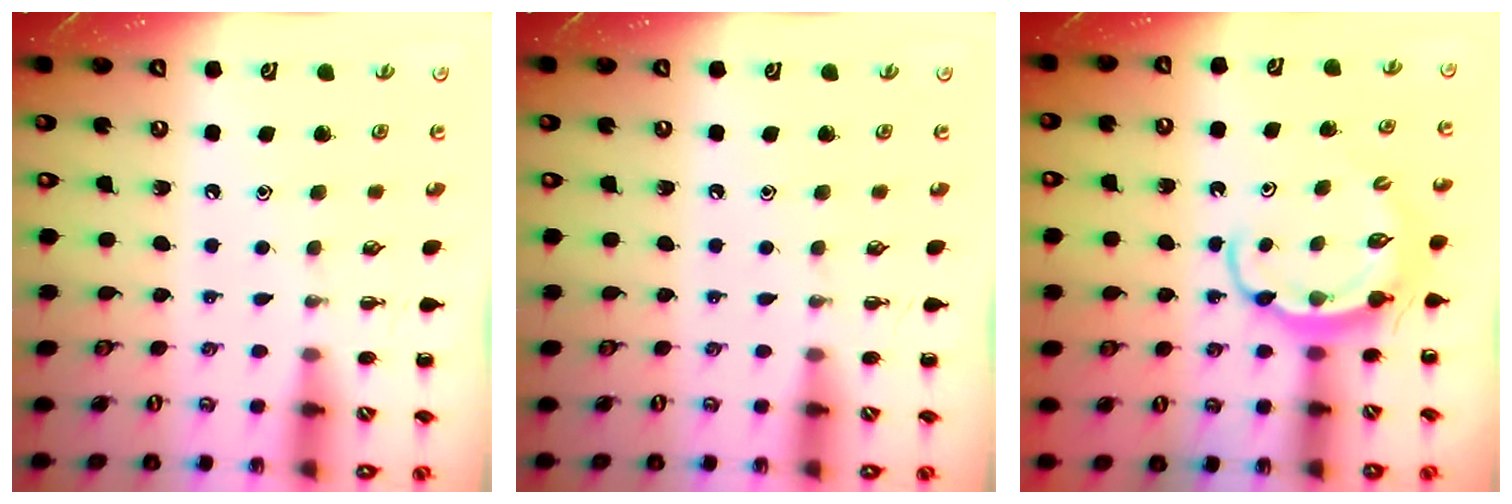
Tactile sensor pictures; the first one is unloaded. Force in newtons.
{"total": 0.0}
{"total": 5.8, "press": 5.8, "slide": 0.3}